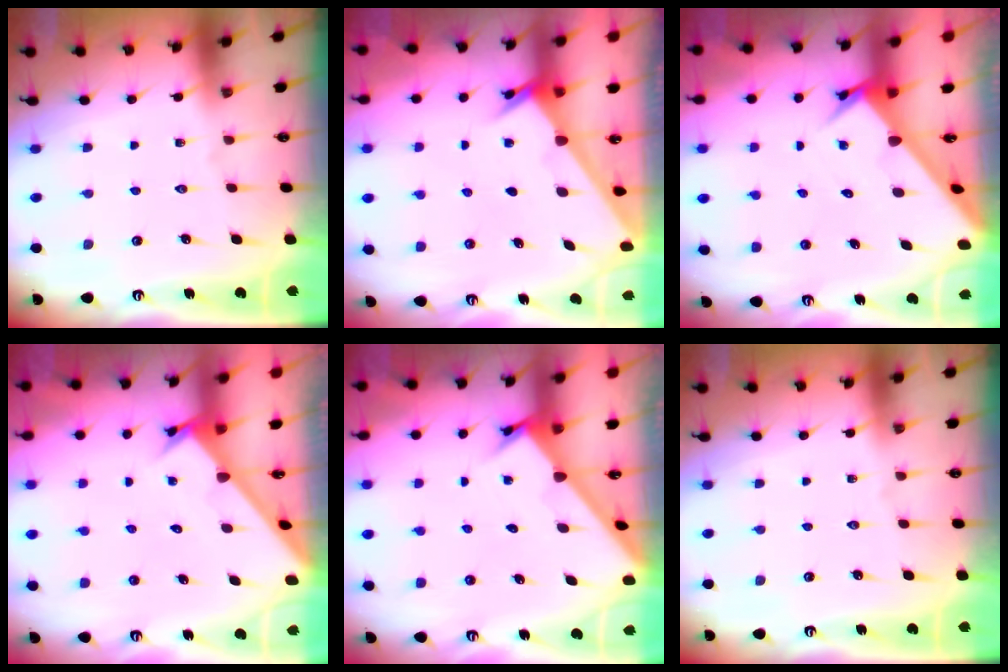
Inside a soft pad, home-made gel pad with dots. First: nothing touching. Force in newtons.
{"total": 2.1, "press": 2.1, "slide": 0.2}
{"total": 3.1, "press": 3.1, "slide": 0.3}
{"total": 2.5, "press": 2.5, "slide": 0.1}
{"total": 2.0, "press": 2.0, "slide": 0.2}
{"total": 0.0}